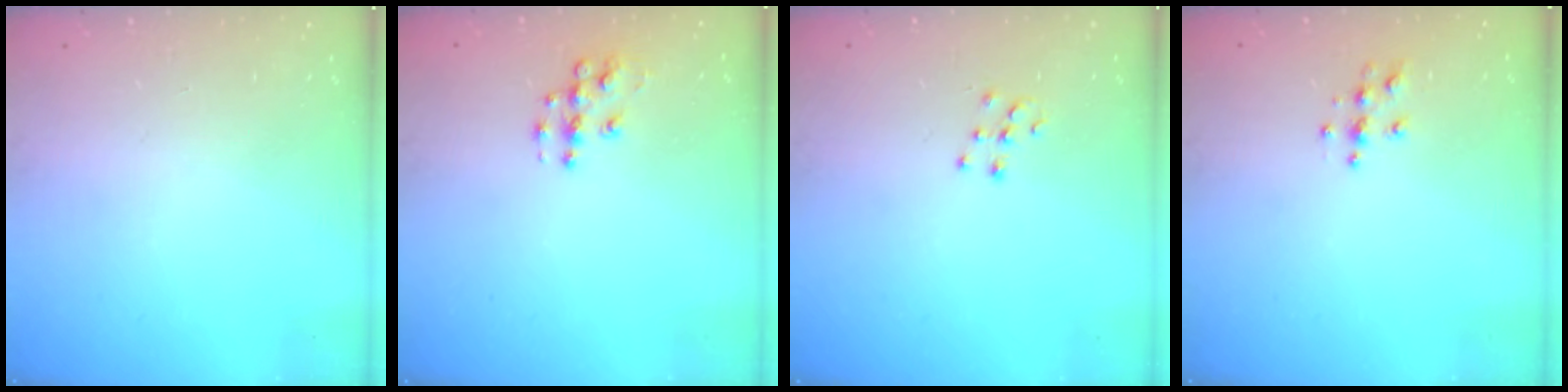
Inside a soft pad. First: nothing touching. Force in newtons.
{"total": 7.0, "press": 7.0, "slide": 0.4}
{"total": 6.2, "press": 6.1, "slide": 0.9}
{"total": 3.9, "press": 3.9, "slide": 0.1}